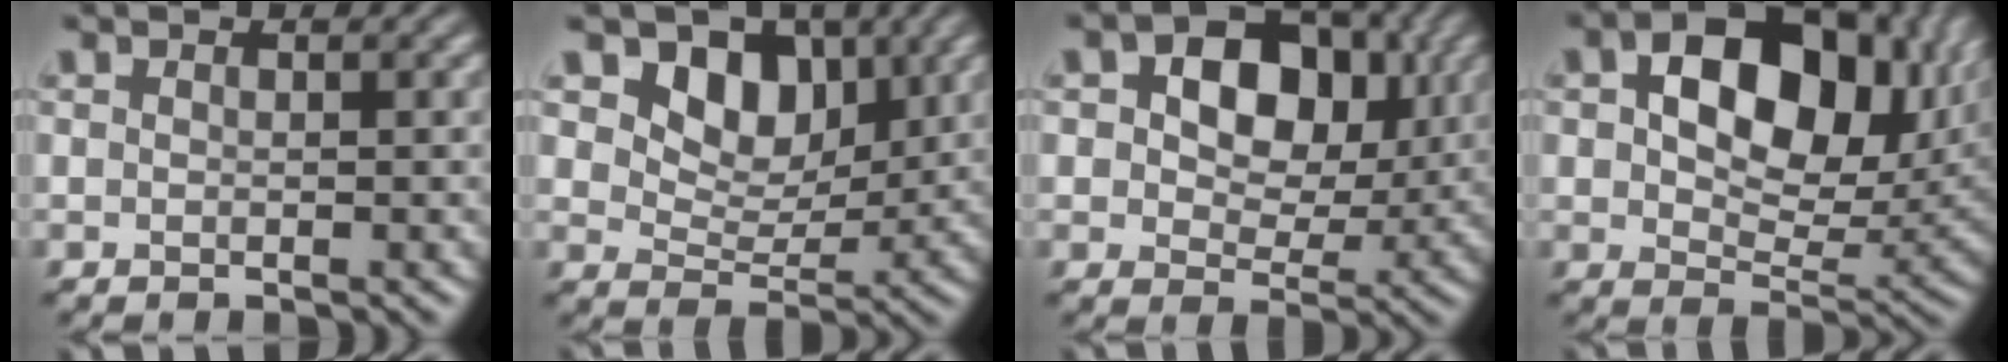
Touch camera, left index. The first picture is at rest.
{"total": 6.4, "force": [3.4, 4.3, 3.3], "torque": [-0.059, -0.024, 0.062]}
{"total": 9.7, "force": [2.4, 6.6, 6.7], "torque": [-0.097, 0.019, 0.027]}
{"total": 13.6, "force": [4.1, 8.3, 9.9], "torque": [-0.145, -0.002, 0.073]}